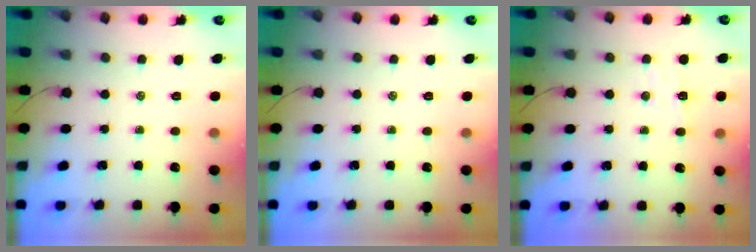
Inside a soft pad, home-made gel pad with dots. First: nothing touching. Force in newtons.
{"total": 0.0}
{"total": 4.9, "press": 4.9, "slide": 0.7}